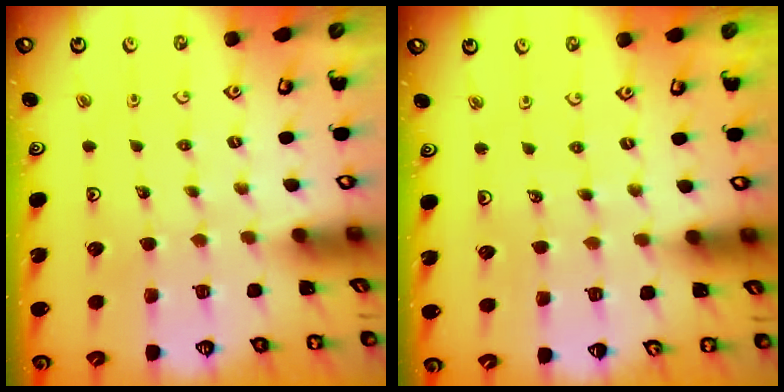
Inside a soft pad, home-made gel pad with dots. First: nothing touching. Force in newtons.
{"total": 2.6, "press": 2.6, "slide": 0.3}